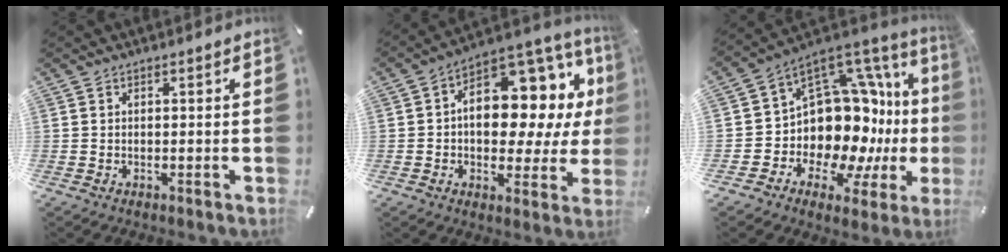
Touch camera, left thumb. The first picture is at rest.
{"total": 14.9, "force": [2.6, 9.9, 10.9], "torque": [-0.140, -0.035, 0.047]}
{"total": 17.4, "force": [-0.1, 13.6, 10.9], "torque": [-0.177, -0.060, 0.028]}